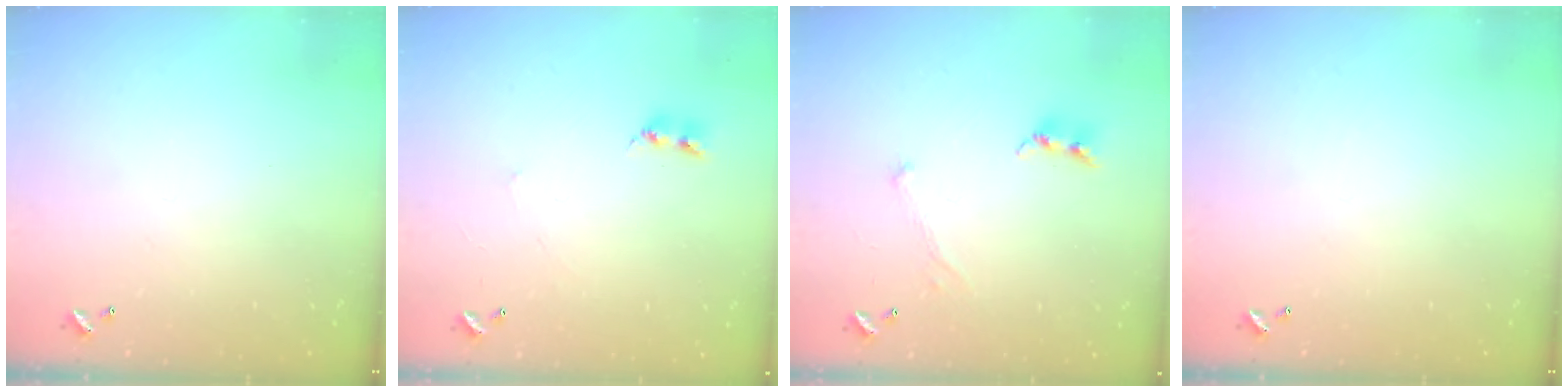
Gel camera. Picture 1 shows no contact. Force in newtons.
{"total": 2.4, "press": 2.4, "slide": 0.4}
{"total": 0.0}
{"total": 0.0}